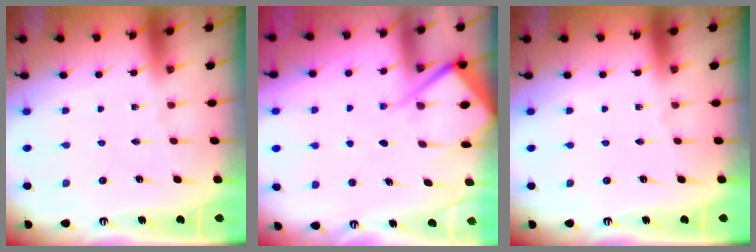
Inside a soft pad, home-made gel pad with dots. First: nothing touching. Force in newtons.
{"total": 9.5, "press": 9.5, "slide": 0.9}
{"total": 0.0}